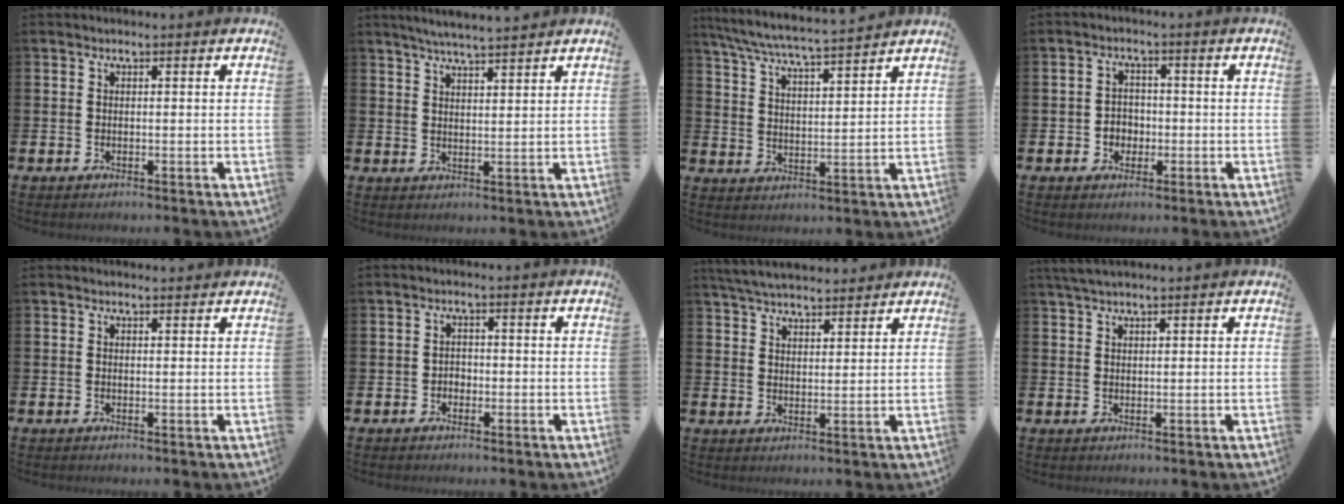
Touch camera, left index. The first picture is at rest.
{"total": 4.6, "force": [4.5, -0.2, 1.2], "torque": [-0.031, -0.017, 0.080]}
{"total": 6.6, "force": [6.4, 0.1, 1.9], "torque": [-0.064, -0.042, 0.111]}
{"total": 2.7, "force": [-0.6, 2.4, 0.8], "torque": [-0.015, 0.002, -0.019]}
{"total": 0.7, "force": [0.7, 0.1, 0.2], "torque": [0.007, -0.003, 0.010]}
{"total": 1.4, "force": [-0.7, 1.1, 0.3], "torque": [-0.008, 0.002, -0.016]}
{"total": 5.0, "force": [4.9, 0.9, 0.7], "torque": [-0.033, -0.017, 0.090]}
{"total": 2.4, "force": [2.0, 0.5, 1.2], "torque": [-0.022, 0.002, 0.037]}